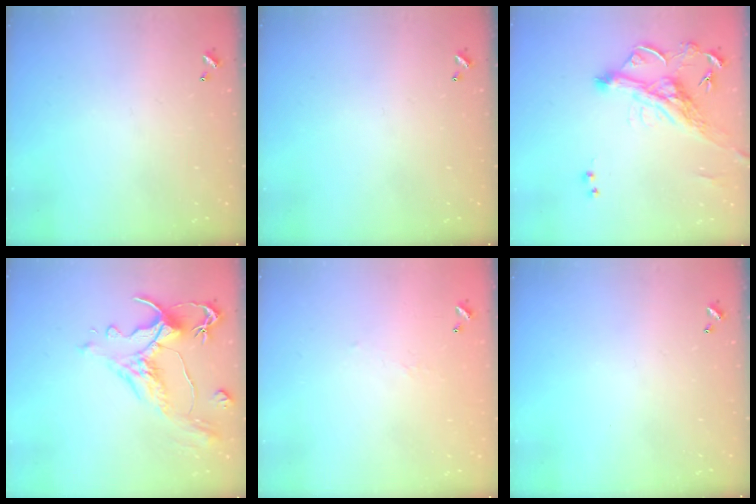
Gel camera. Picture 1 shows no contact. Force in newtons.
{"total": 0.0}
{"total": 6.5, "press": 6.3, "slide": 1.6}
{"total": 1.5, "press": 0.2, "slide": 1.5}
{"total": 6.1, "press": 6.1, "slide": 0.6}
{"total": 0.0}